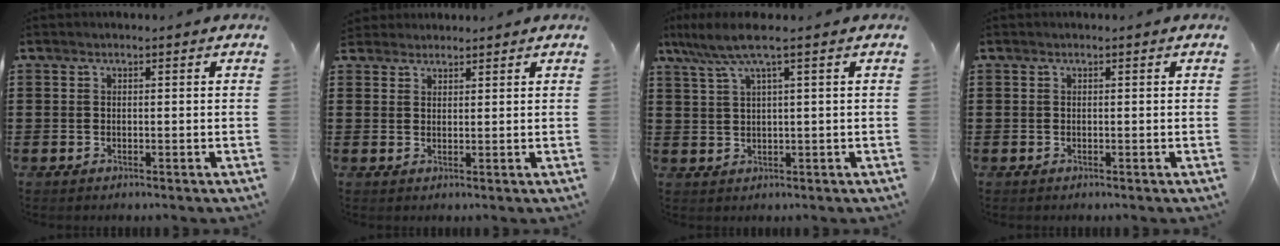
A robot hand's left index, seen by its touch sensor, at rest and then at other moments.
{"total": 2.0, "force": [1.9, 0.7, -0.2], "torque": [-0.002, 0.006, 0.038]}
{"total": 5.0, "force": [2.3, 0.1, 4.4], "torque": [-0.098, -0.003, 0.037]}
{"total": 0.0}